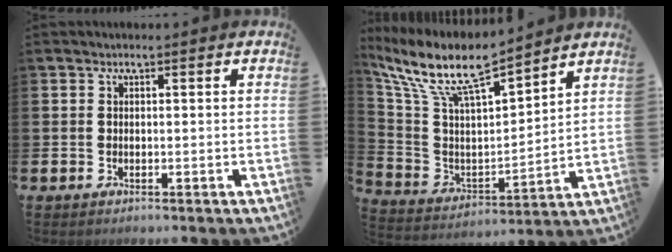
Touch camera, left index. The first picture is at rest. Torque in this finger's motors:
{"motor_torque": [1.97, -0.17, 0.33, 0.21]}